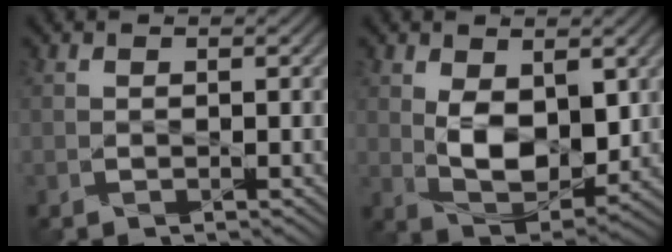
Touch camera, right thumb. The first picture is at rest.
{"total": 7.9, "force": [1.0, 4.7, 6.2], "torque": [-0.129, -0.013, 0.025]}